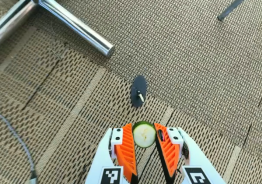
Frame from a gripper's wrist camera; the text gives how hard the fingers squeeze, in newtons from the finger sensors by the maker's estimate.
{"total": 6.4, "left": 6.0, "right": 6.9}